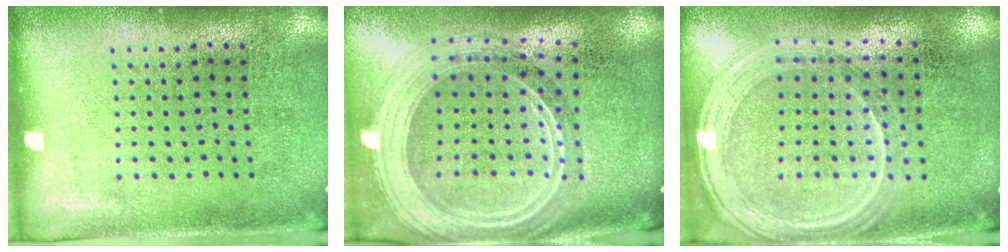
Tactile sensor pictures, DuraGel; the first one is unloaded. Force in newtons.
{"total": 2.7, "press": 2.2, "slide": 1.6}
{"total": 1.3, "press": 1.3, "slide": 0.1}